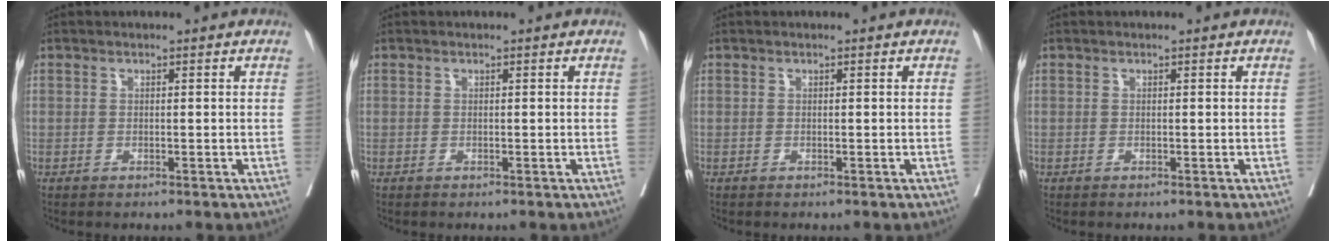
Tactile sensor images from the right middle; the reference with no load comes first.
{"total": 0.0}
{"total": 0.0}
{"total": 0.0}